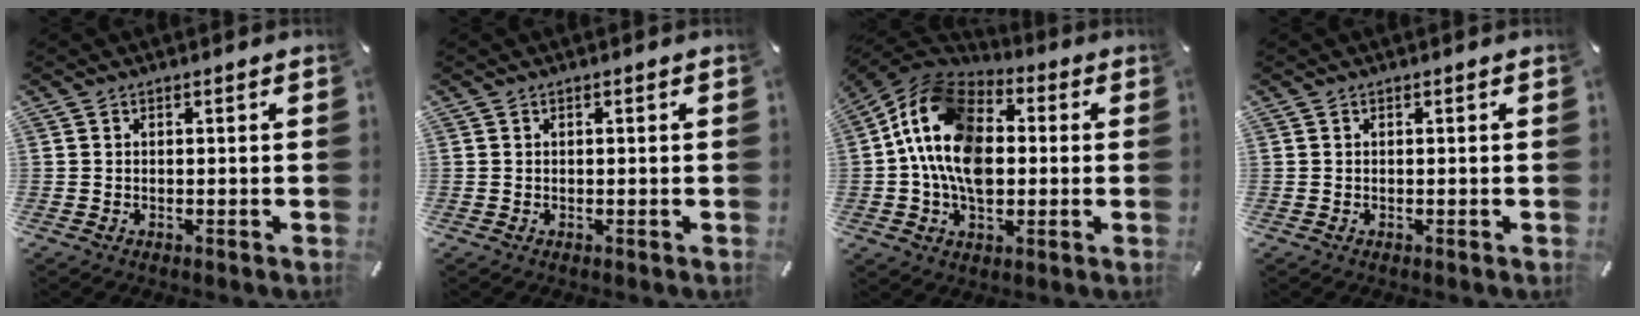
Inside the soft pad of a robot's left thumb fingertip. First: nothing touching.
{"total": 0.0}
{"total": 17.8, "force": [-0.7, 12.8, 12.3], "torque": [-0.258, 0.018, -0.018]}
{"total": 0.0}